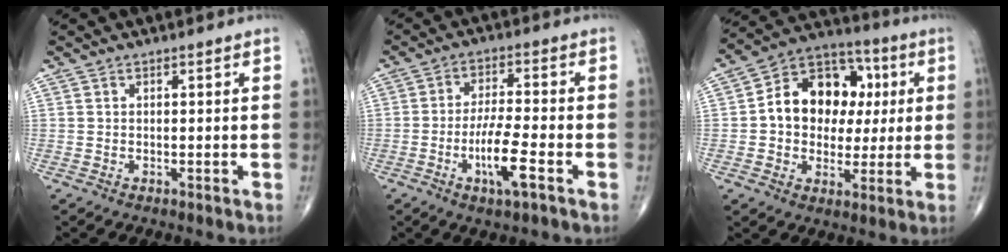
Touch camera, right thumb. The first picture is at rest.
{"total": 8.7, "force": [-3.4, 1.6, 7.8], "torque": [-0.153, 0.013, -0.061]}
{"total": 16.4, "force": [2.0, 12.5, 10.4], "torque": [-0.114, 0.023, 0.025]}